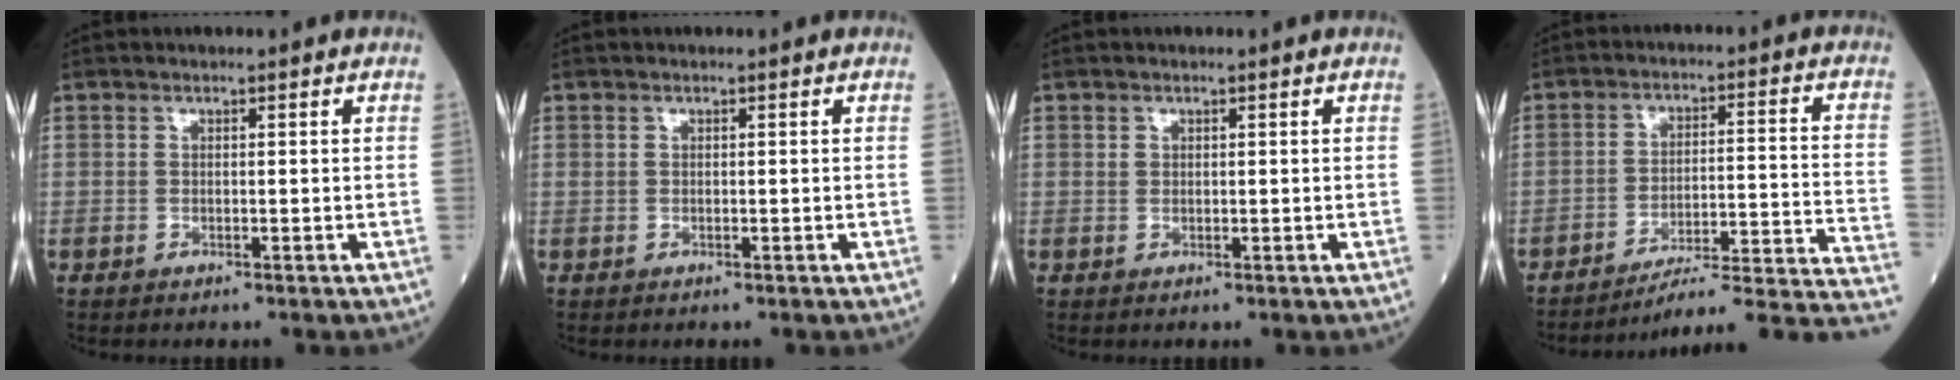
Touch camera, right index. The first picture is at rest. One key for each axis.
{"total": 0.0}
{"total": 0.5, "fx": 0.3, "fy": 0.4, "fz": 0.1, "tx": 0.005, "ty": 0.001, "tz": 0.002}
{"total": 17.8, "fx": -16.1, "fy": -1.2, "fz": 7.7, "tx": -0.045, "ty": 0.017, "tz": -0.215}